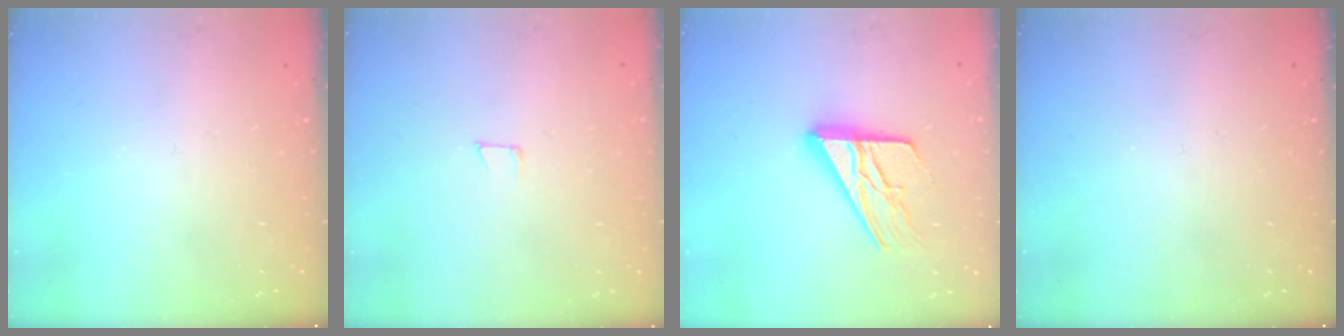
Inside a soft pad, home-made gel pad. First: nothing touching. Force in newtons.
{"total": 3.7, "press": 3.7, "slide": 0.3}
{"total": 17.0, "press": 16.9, "slide": 1.6}
{"total": 0.0}